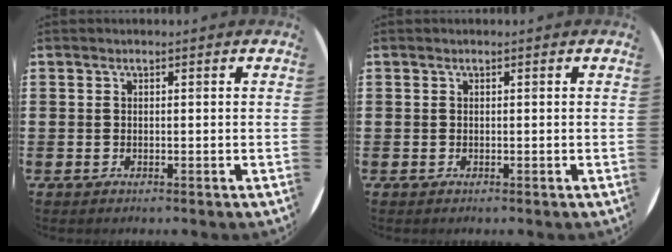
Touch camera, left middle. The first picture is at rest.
{"total": 0.0}